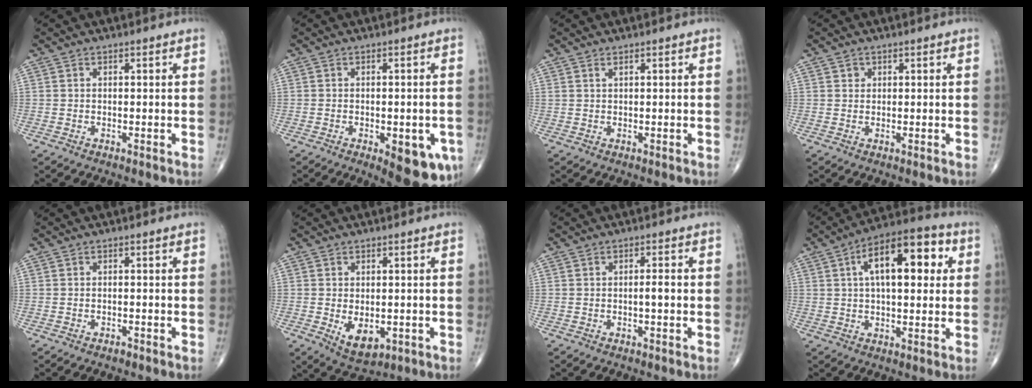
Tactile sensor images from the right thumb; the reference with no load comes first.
{"total": 10.7, "force": [-4.1, 4.4, 8.9], "torque": [-0.089, -0.001, -0.042]}
{"total": 0.6, "force": [0.5, 0.1, 0.4], "torque": [-0.010, 0.001, 0.011]}
{"total": 1.1, "force": [0.5, 0.9, 0.2], "torque": [0.007, -0.002, 0.006]}
{"total": 0.7, "force": [-0.5, 0.3, 0.3], "torque": [-0.006, 0.003, -0.009]}
{"total": 6.2, "force": [-1.2, 3.8, 4.8], "torque": [-0.064, -0.012, -0.006]}
{"total": 2.0, "force": [-0.2, 0.5, 1.9], "torque": [-0.033, 0.002, -0.006]}
{"total": 16.3, "force": [4.3, 7.4, 13.8], "torque": [-0.188, 0.021, 0.058]}